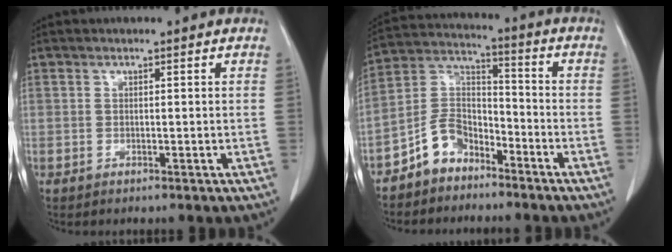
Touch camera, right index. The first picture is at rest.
{"total": 8.0, "force": [-5.8, 4.8, 2.9], "torque": [-0.061, 0.024, -0.115]}